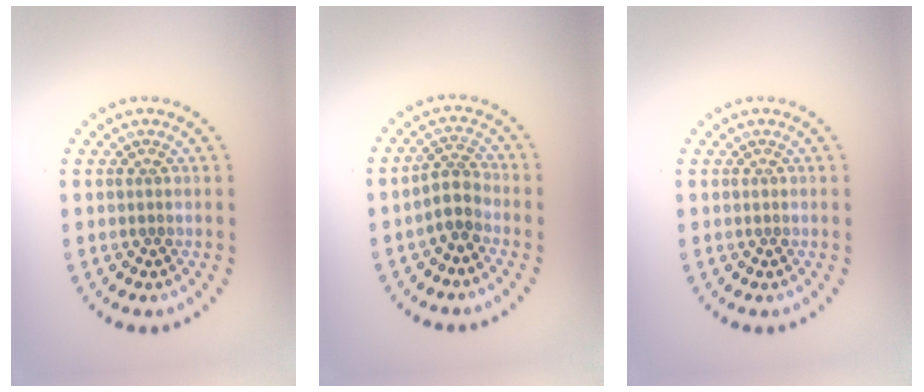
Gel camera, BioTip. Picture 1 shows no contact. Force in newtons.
{"total": 2.5, "press": 2.0, "slide": 1.5}
{"total": 0.0}